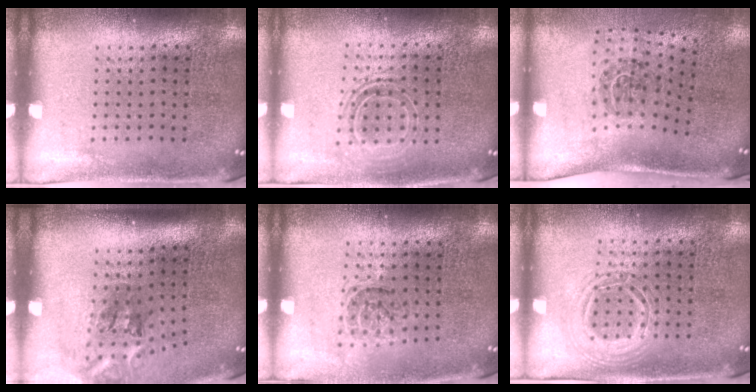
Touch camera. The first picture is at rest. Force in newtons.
{"total": 1.6, "press": 1.3, "slide": 0.9}
{"total": 1.8, "press": 1.1, "slide": 1.4}
{"total": 2.3, "press": 1.3, "slide": 1.8}
{"total": 1.2, "press": 1.0, "slide": 0.6}
{"total": 1.1, "press": 1.1, "slide": 0.1}